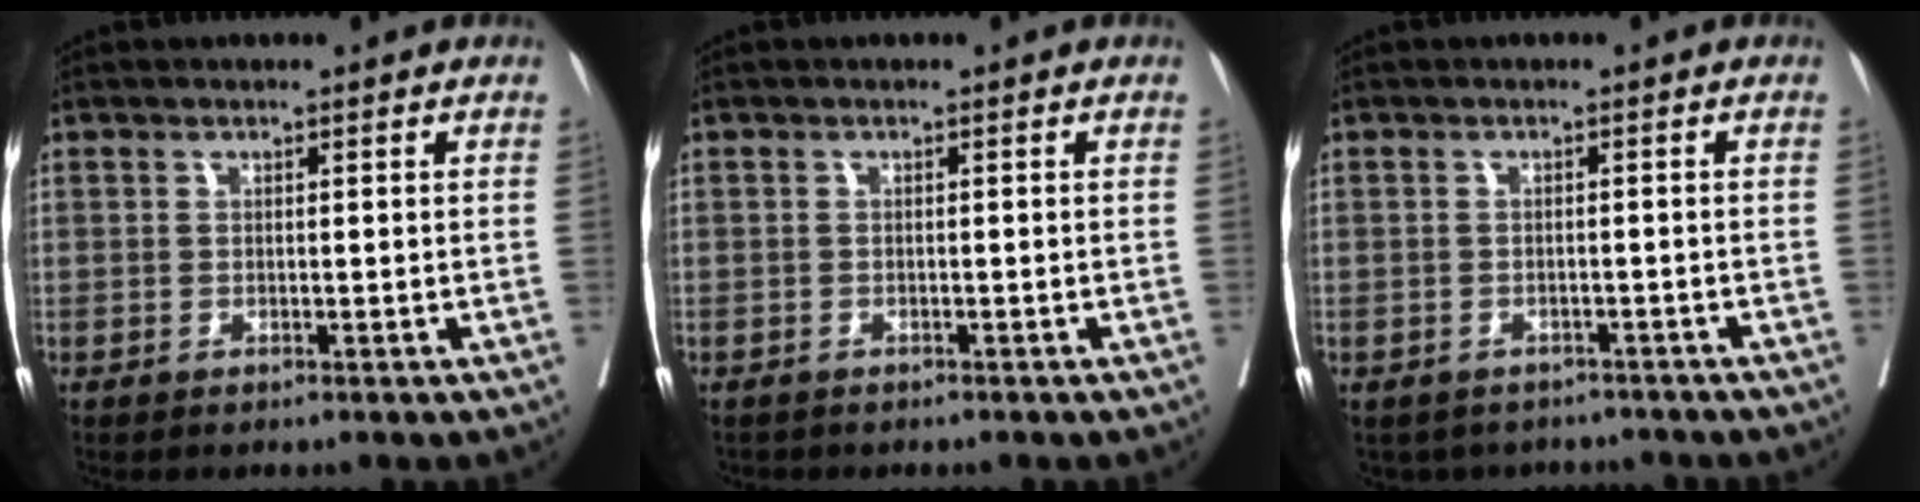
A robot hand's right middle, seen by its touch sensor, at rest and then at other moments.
{"total": 1.3, "force": [-1.1, 0.6, 0.2], "torque": [-0.012, -0.002, -0.018]}
{"total": 6.9, "force": [-6.2, 3.0, 0.7], "torque": [0.001, 0.012, -0.071]}